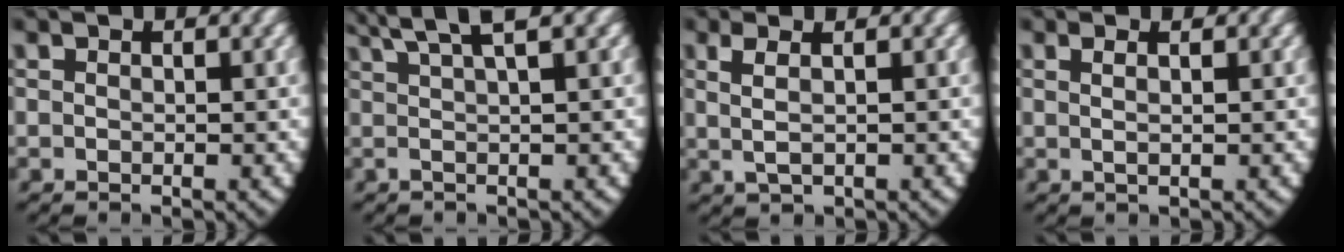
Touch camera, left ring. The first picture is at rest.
{"total": 3.6, "force": [2.6, -0.1, 2.4], "torque": [-0.038, 0.010, 0.046]}
{"total": 2.7, "force": [0.7, 1.2, 2.3], "torque": [-0.056, 0.000, 0.018]}
{"total": 1.1, "force": [0.3, -0.4, 1.0], "torque": [-0.022, -0.004, 0.009]}